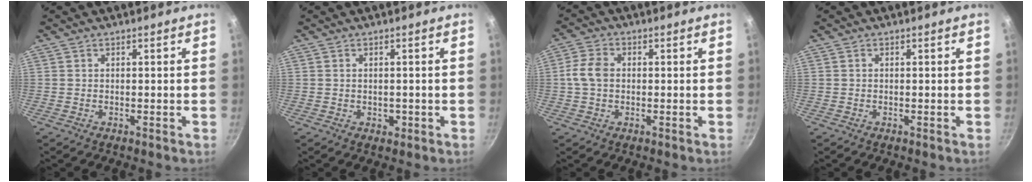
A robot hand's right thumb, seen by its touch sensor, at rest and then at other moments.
{"total": 1.6, "force": [-0.3, 1.2, 1.0], "torque": [-0.009, 0.000, -0.003]}
{"total": 5.3, "force": [0.1, 3.9, 3.7], "torque": [-0.069, 0.015, -0.005]}
{"total": 0.0}